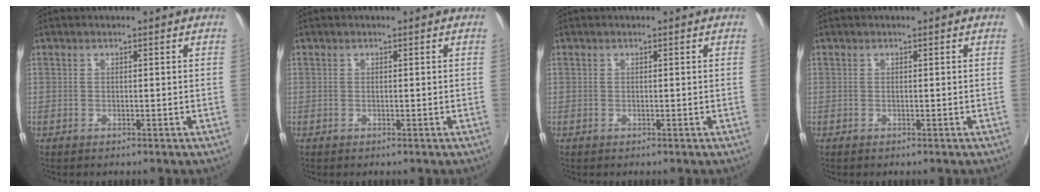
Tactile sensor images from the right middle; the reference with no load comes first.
{"total": 0.0}
{"total": 0.0}
{"total": 0.0}